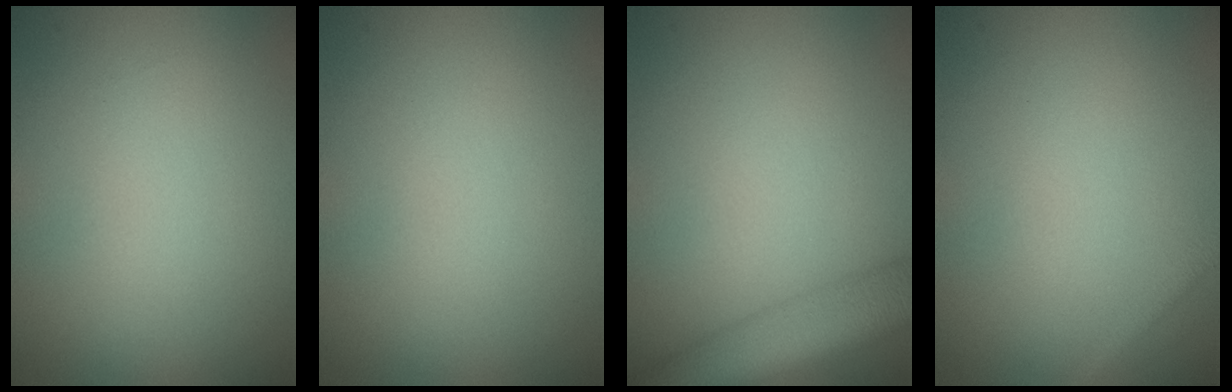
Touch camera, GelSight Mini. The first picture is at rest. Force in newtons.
{"total": 0.0}
{"total": 7.6, "press": 7.6, "slide": 0.4}
{"total": 1.3, "press": 1.3, "slide": 0.0}